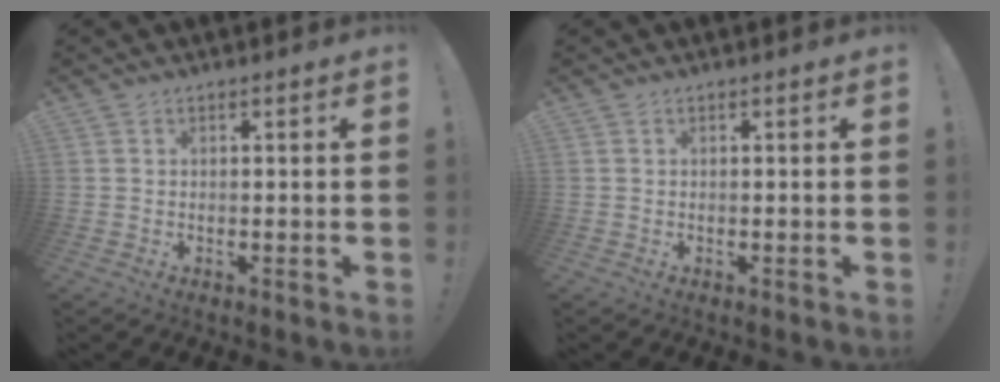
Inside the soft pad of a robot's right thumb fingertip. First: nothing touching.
{"total": 0.0}